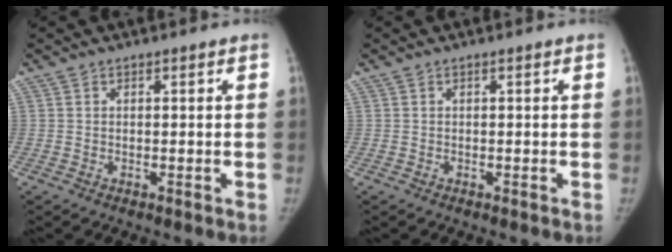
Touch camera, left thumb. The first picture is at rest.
{"total": 0.0}